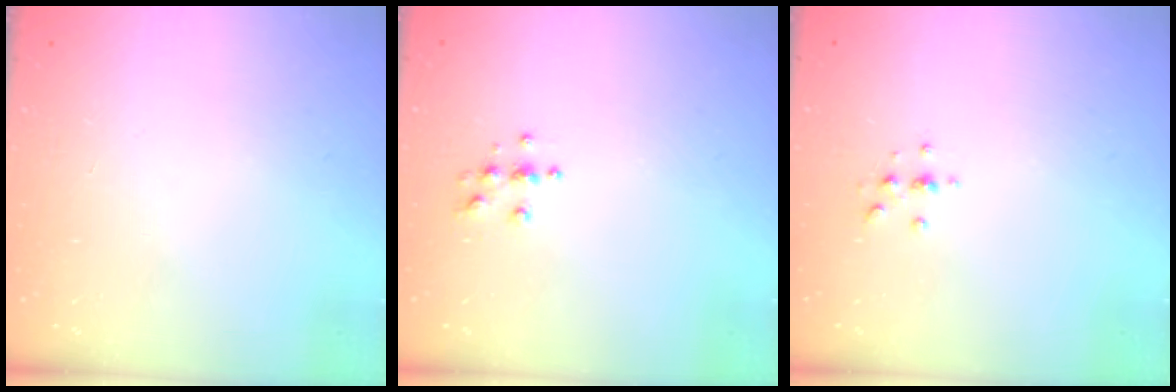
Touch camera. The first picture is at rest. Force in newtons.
{"total": 3.9, "press": 3.8, "slide": 0.4}
{"total": 2.3, "press": 2.3, "slide": 0.2}